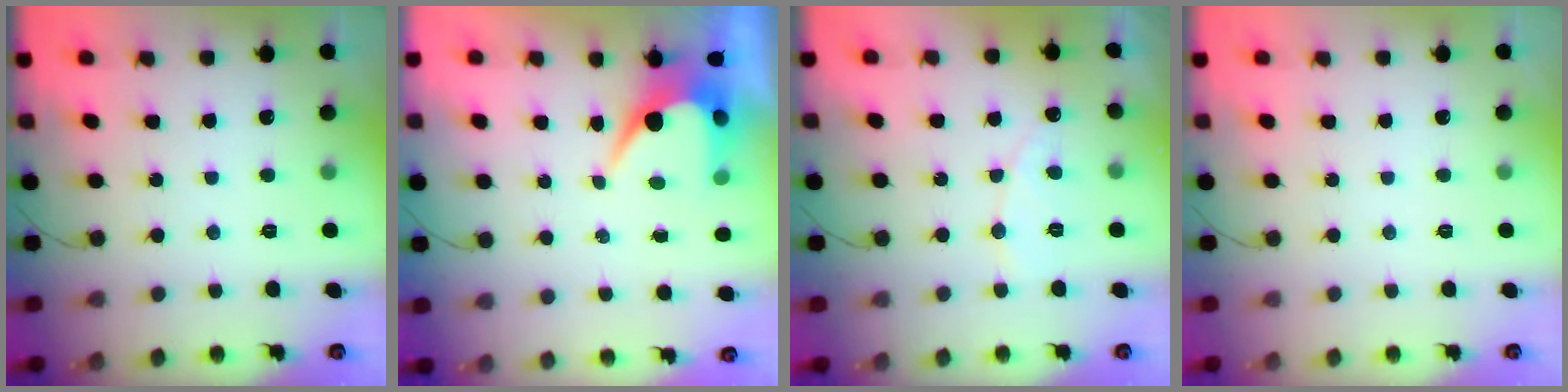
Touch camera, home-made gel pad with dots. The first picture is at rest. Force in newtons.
{"total": 7.0, "press": 7.0, "slide": 0.2}
{"total": 6.5, "press": 6.5, "slide": 0.4}
{"total": 0.0}